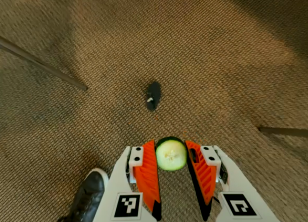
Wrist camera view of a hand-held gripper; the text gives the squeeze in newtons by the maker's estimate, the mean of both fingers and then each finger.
{"total": 7.7, "left": 7.5, "right": 7.9}